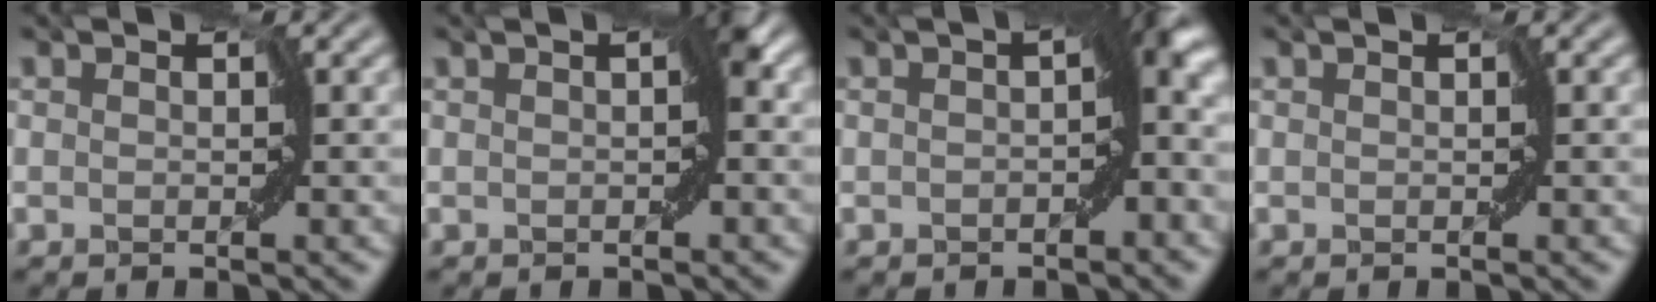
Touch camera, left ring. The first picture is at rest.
{"total": 2.0, "force": [0.0, 0.7, 1.9], "torque": [-0.030, 0.003, -0.007]}
{"total": 6.4, "force": [-0.9, 2.9, 5.6], "torque": [-0.069, 0.003, -0.023]}
{"total": 0.0}